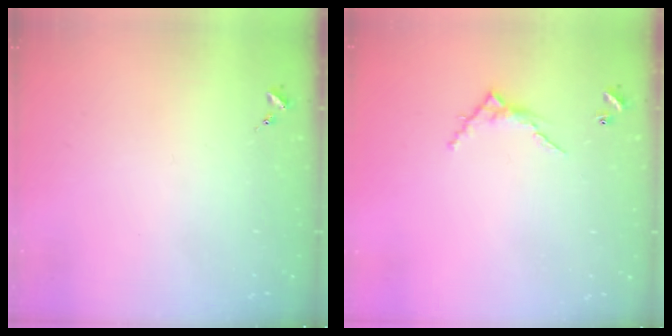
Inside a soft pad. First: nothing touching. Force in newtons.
{"total": 5.7, "press": 5.7, "slide": 0.5}